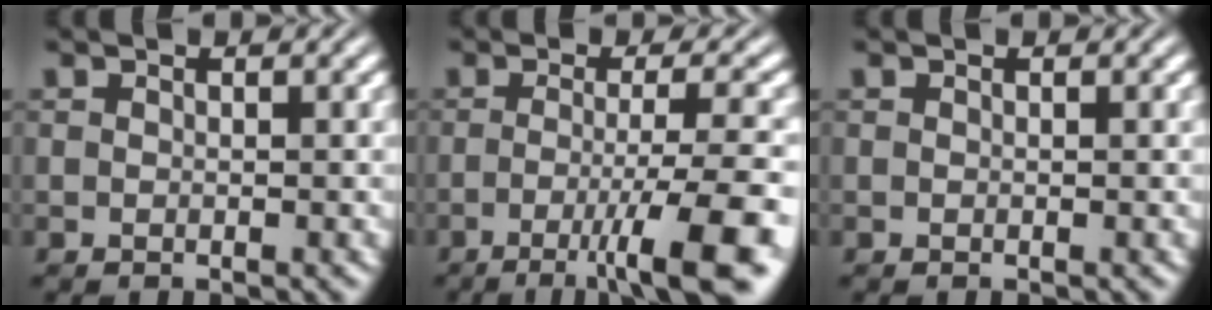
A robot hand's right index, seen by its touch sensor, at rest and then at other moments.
{"total": 7.6, "force": [-3.8, 0.4, 6.6], "torque": [-0.084, -0.019, -0.048]}
{"total": 0.0}